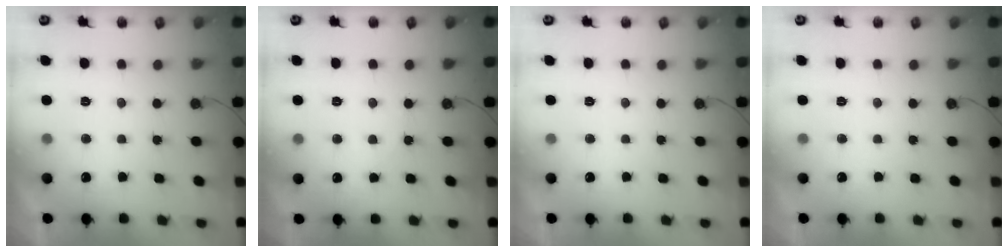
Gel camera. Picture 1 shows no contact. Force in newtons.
{"total": 4.5, "press": 4.4, "slide": 0.8}
{"total": 0.0}
{"total": 0.0}